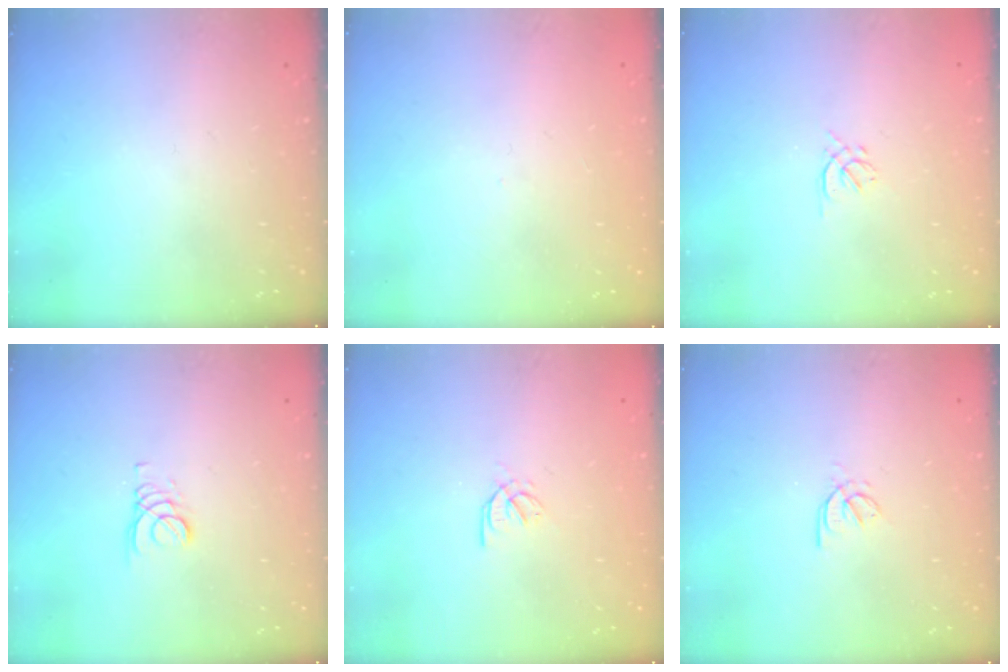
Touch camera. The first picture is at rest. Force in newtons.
{"total": 0.0}
{"total": 1.6, "press": 1.5, "slide": 0.6}
{"total": 2.1, "press": 2.1, "slide": 0.1}
{"total": 2.6, "press": 2.5, "slide": 0.6}
{"total": 1.7, "press": 1.6, "slide": 0.5}